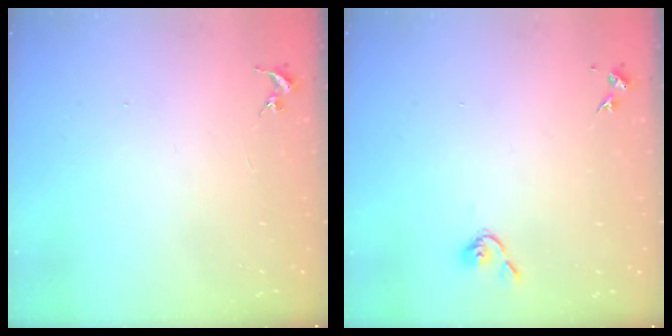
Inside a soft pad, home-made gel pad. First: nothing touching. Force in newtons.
{"total": 3.7, "press": 3.7, "slide": 0.7}